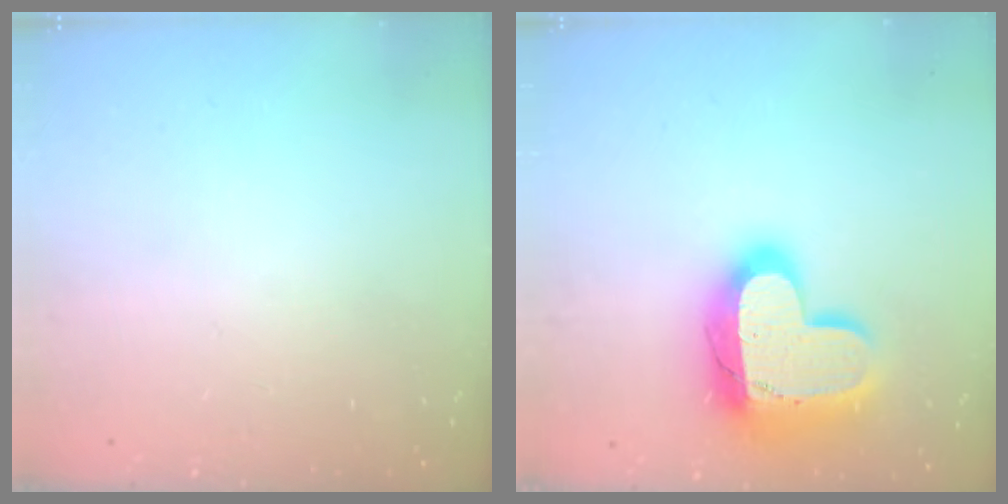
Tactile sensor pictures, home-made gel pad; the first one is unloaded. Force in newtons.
{"total": 20.0, "press": 20.0, "slide": 1.6}